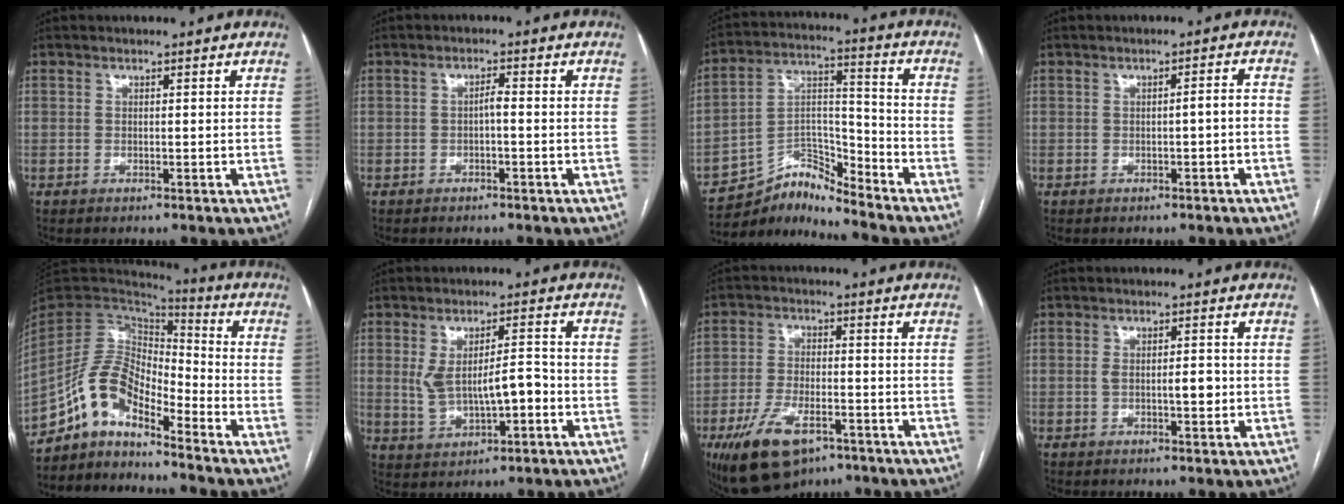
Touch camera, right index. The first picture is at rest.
{"total": 1.5, "force": [-0.4, 0.3, 1.4], "torque": [-0.021, 0.004, -0.008]}
{"total": 8.1, "force": [-8.1, 0.3, -0.3], "torque": [0.001, 0.050, -0.150]}
{"total": 1.8, "force": [-0.5, 0.2, 1.7], "torque": [-0.020, 0.004, -0.008]}
{"total": 10.9, "force": [-8.4, 3.6, 6.0], "torque": [-0.117, 0.035, -0.160]}
{"total": 8.1, "force": [-0.8, 3.1, 7.5], "torque": [-0.137, 0.017, 0.000]}
{"total": 11.1, "force": [-6.5, 5.0, 7.6], "torque": [-0.148, -0.007, -0.105]}
{"total": 3.4, "force": [-0.4, 1.0, 3.2], "torque": [-0.057, 0.002, -0.003]}